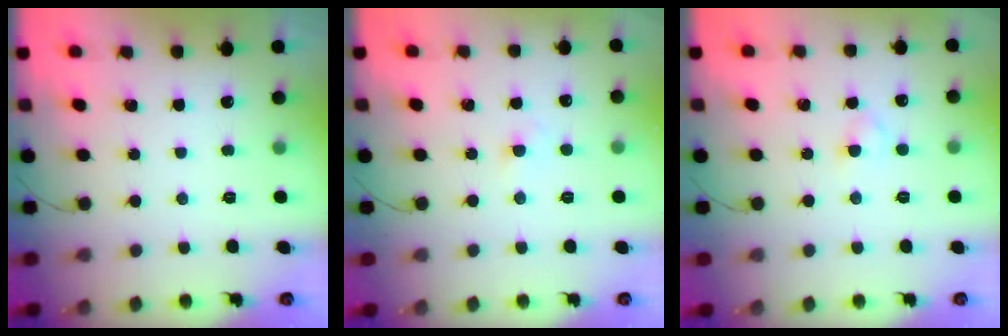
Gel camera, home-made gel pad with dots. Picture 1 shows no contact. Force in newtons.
{"total": 1.9, "press": 1.6, "slide": 1.0}
{"total": 2.7, "press": 2.4, "slide": 1.1}